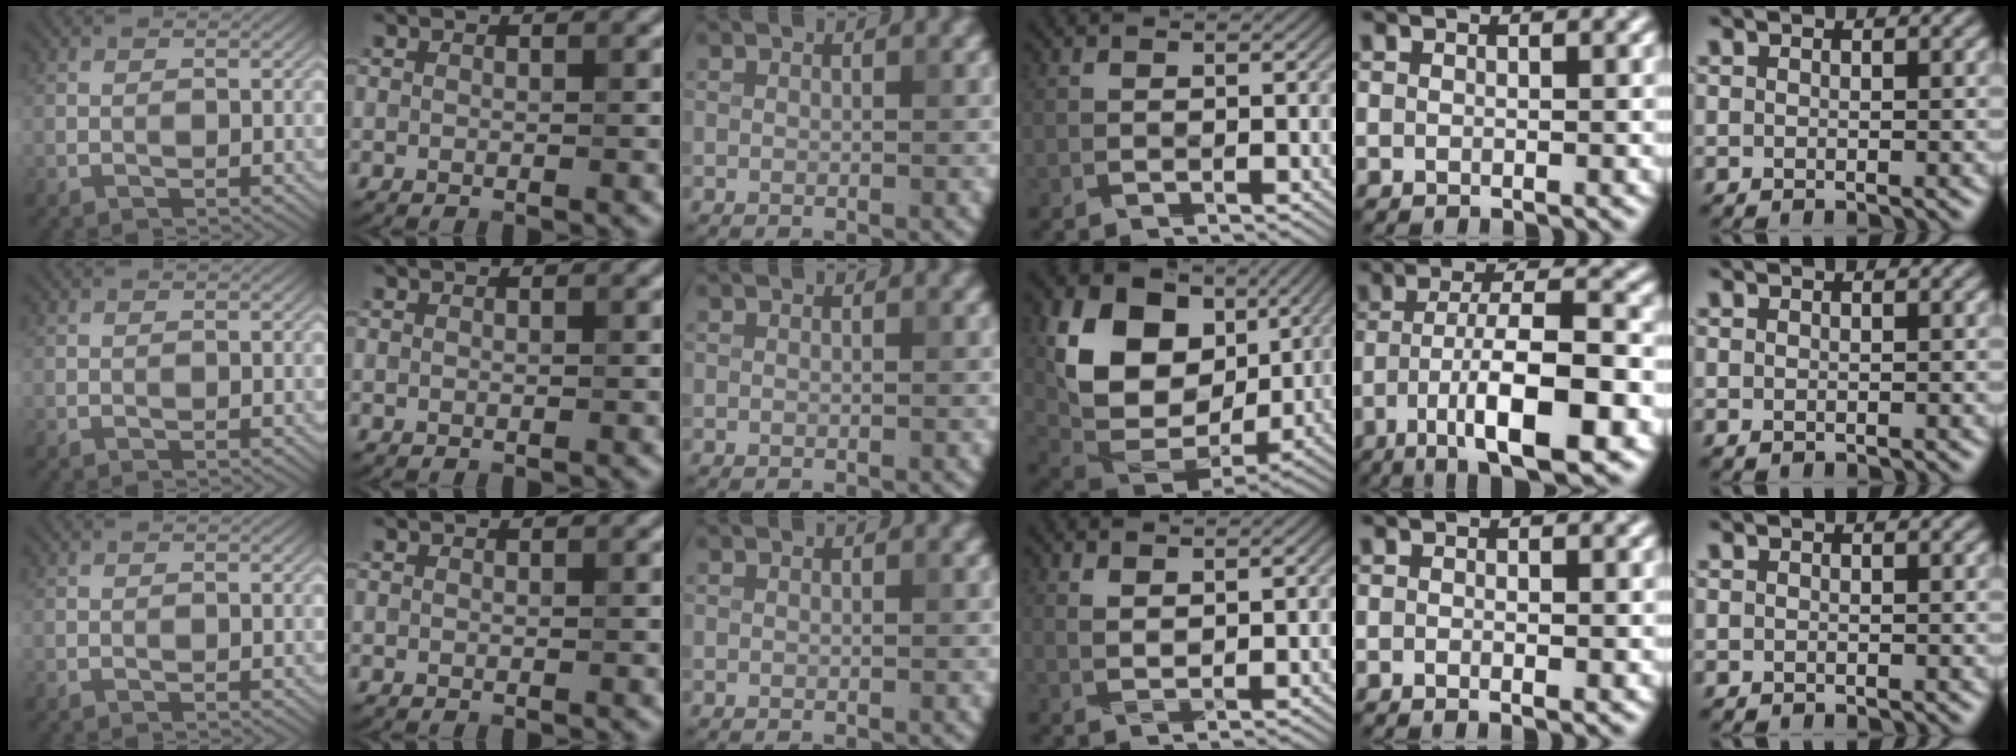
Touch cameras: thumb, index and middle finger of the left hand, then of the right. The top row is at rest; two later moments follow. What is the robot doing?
{"motion": "fold", "object": "hoodie"}